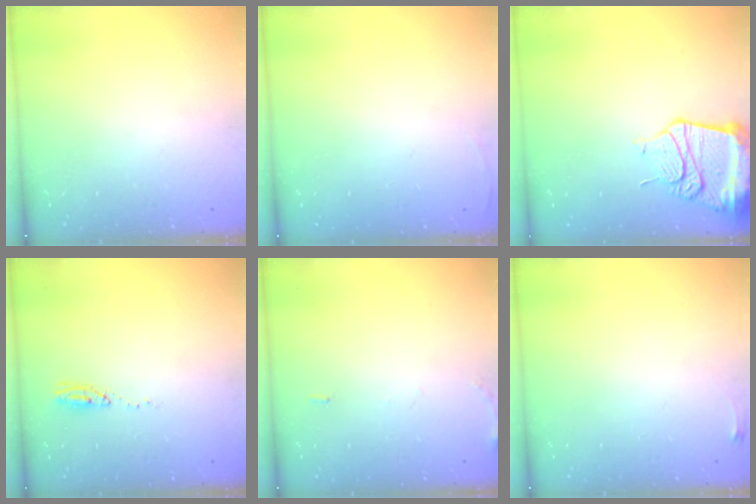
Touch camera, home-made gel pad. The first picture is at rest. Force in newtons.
{"total": 2.7, "press": 2.6, "slide": 1.0}
{"total": 14.5, "press": 14.4, "slide": 1.7}
{"total": 3.9, "press": 3.7, "slide": 1.2}
{"total": 6.5, "press": 6.2, "slide": 1.8}
{"total": 2.6, "press": 2.6, "slide": 0.6}